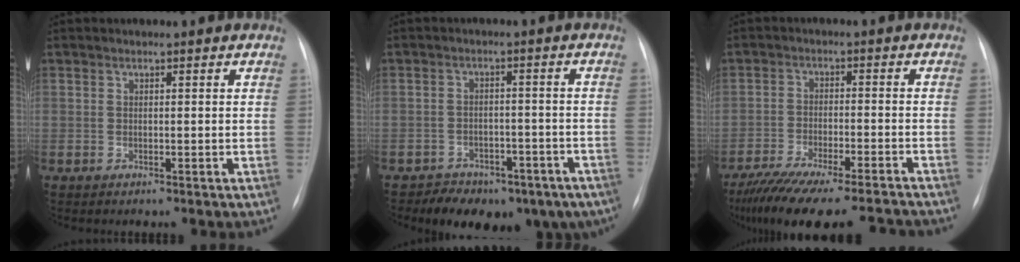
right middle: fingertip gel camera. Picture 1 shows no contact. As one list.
[{"total": 13.5, "force": [-9.5, 7.9, 5.6], "torque": [-0.071, 0.020, -0.117]}, {"total": 19.1, "force": [-16.9, 2.3, 8.7], "torque": [-0.138, -0.024, -0.248]}]